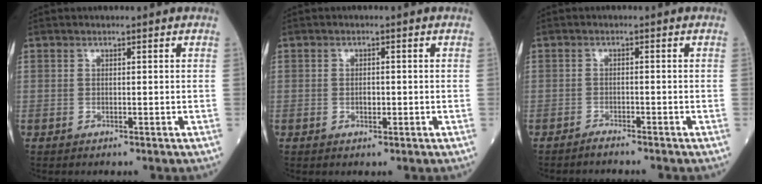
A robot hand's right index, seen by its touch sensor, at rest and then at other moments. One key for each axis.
{"total": 1.7, "fx": -0.3, "fy": 0.9, "fz": 1.4, "tx": -0.021, "ty": 0.002, "tz": -0.005}
{"total": 2.0, "fx": -1.9, "fy": -0.1, "fz": 0.5, "tx": -0.011, "ty": -0.003, "tz": -0.028}